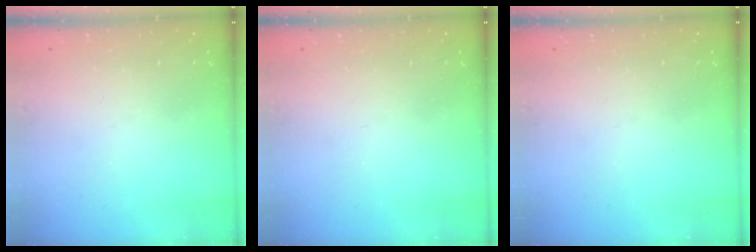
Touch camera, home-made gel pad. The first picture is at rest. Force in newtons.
{"total": 0.0}
{"total": 0.0}